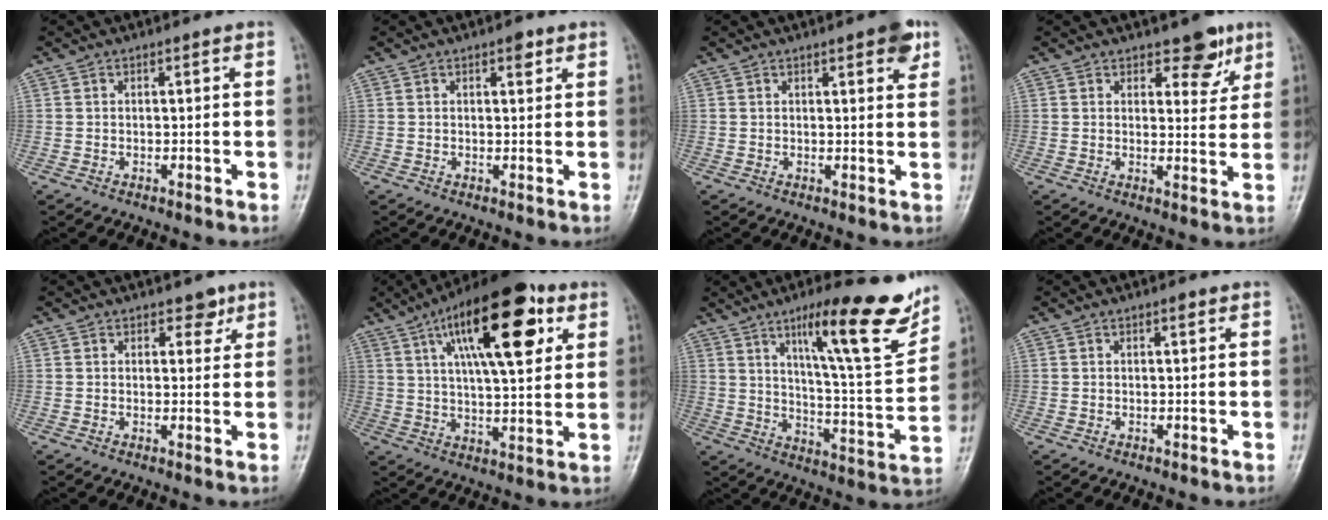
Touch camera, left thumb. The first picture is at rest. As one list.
[{"total": 2.0, "force": [1.2, 0.9, 1.4], "torque": [-0.012, -0.004, 0.015]}, {"total": 4.3, "force": [2.4, 1.2, 3.4], "torque": [-0.035, -0.009, 0.026]}, {"total": 5.7, "force": [3.8, 3.0, 3.0], "torque": [-0.007, -0.023, 0.050]}, {"total": 2.7, "force": [1.7, 1.6, 1.2], "torque": [0.004, -0.009, 0.022]}, {"total": 20.9, "force": [8.9, 7.5, 17.3], "torque": [-0.253, -0.014, 0.140]}, {"total": 19.6, "force": [12.0, 3.4, 15.1], "torque": [-0.188, -0.065, 0.185]}, {"total": 0.8, "force": [0.5, 0.2, 0.6], "torque": [-0.010, -0.001, 0.006]}]